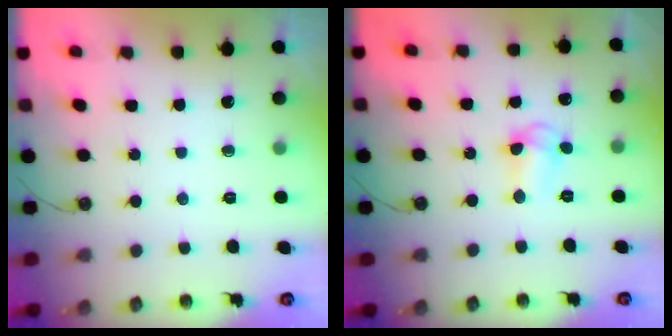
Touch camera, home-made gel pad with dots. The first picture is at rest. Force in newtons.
{"total": 4.7, "press": 4.6, "slide": 0.8}